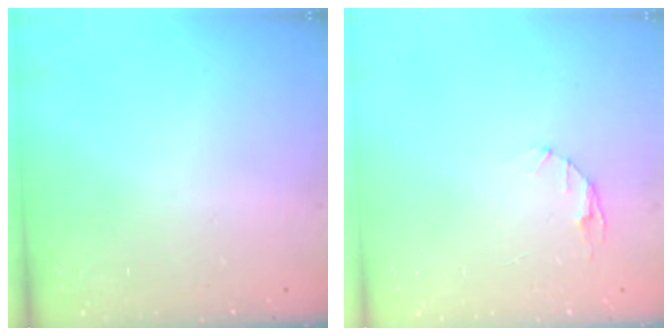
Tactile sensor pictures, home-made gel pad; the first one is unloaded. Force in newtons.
{"total": 2.9, "press": 2.9, "slide": 0.4}